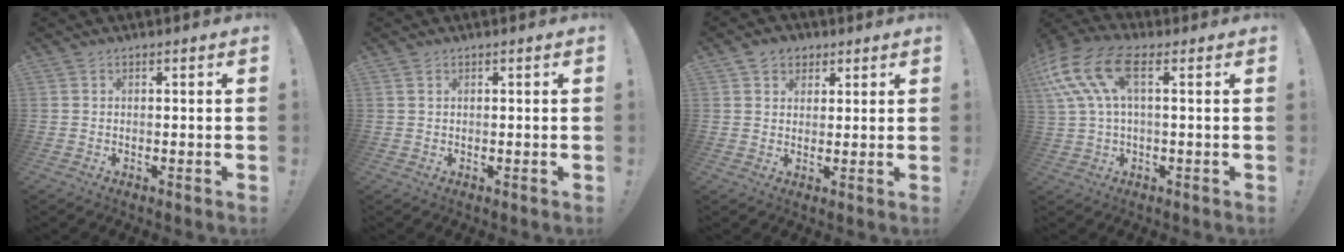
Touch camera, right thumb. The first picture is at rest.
{"total": 1.0, "force": [0.6, 0.6, 0.5], "torque": [-0.018, 0.005, 0.013]}
{"total": 5.5, "force": [2.8, 4.5, 1.5], "torque": [-0.020, -0.008, 0.053]}
{"total": 13.8, "force": [4.4, 6.8, 11.2], "torque": [-0.231, -0.004, 0.083]}